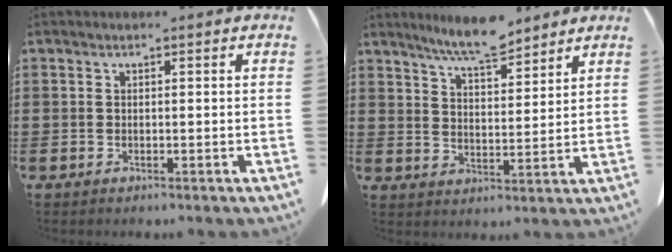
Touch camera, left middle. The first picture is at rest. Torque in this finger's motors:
{"motor_torque": [0.49, 0.33, 0.34, 0.11]}